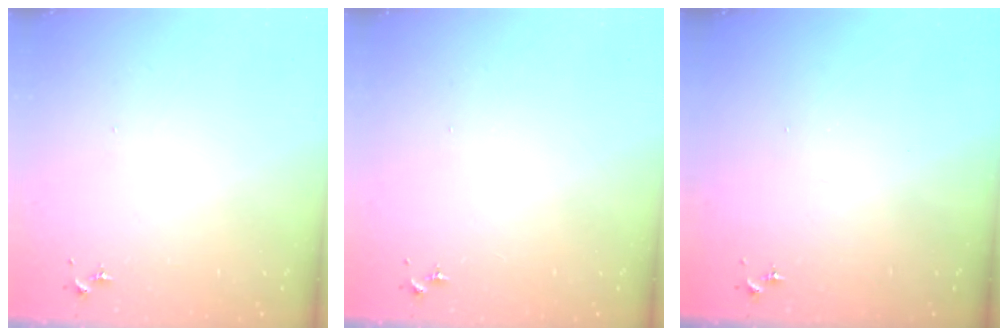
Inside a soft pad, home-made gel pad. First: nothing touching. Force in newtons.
{"total": 0.0}
{"total": 0.0}